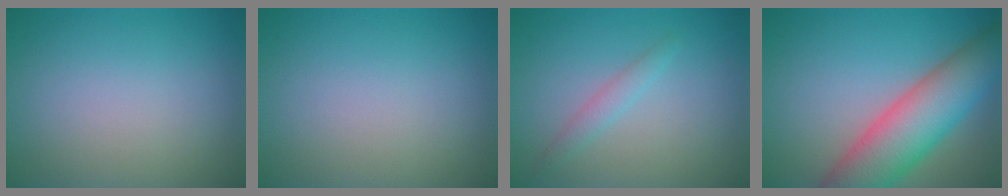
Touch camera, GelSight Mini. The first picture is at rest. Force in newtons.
{"total": 0.0}
{"total": 1.5, "press": 1.5, "slide": 0.1}
{"total": 9.5, "press": 9.5, "slide": 0.7}